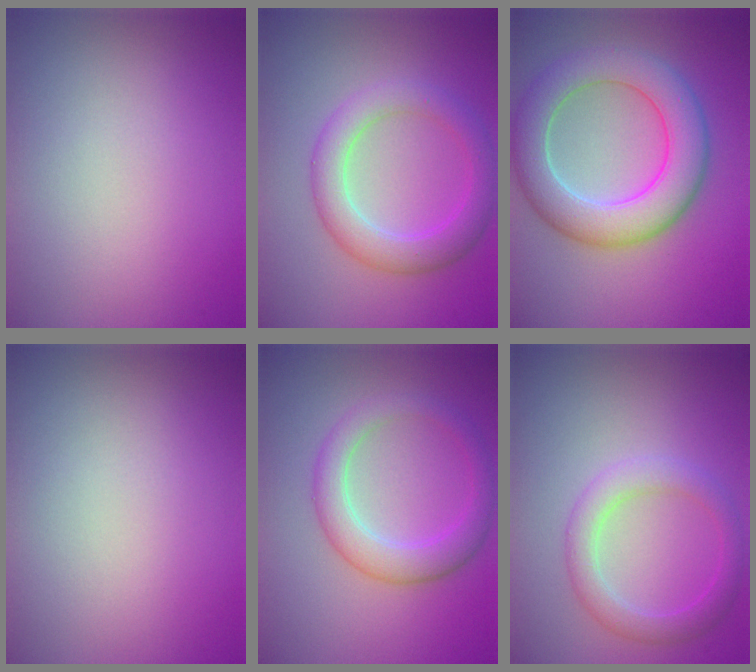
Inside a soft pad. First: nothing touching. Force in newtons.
{"total": 4.5, "press": 4.5, "slide": 0.1}
{"total": 7.6, "press": 7.6, "slide": 0.4}
{"total": 0.0}
{"total": 4.0, "press": 4.0, "slide": 0.1}
{"total": 3.0, "press": 3.0, "slide": 0.2}